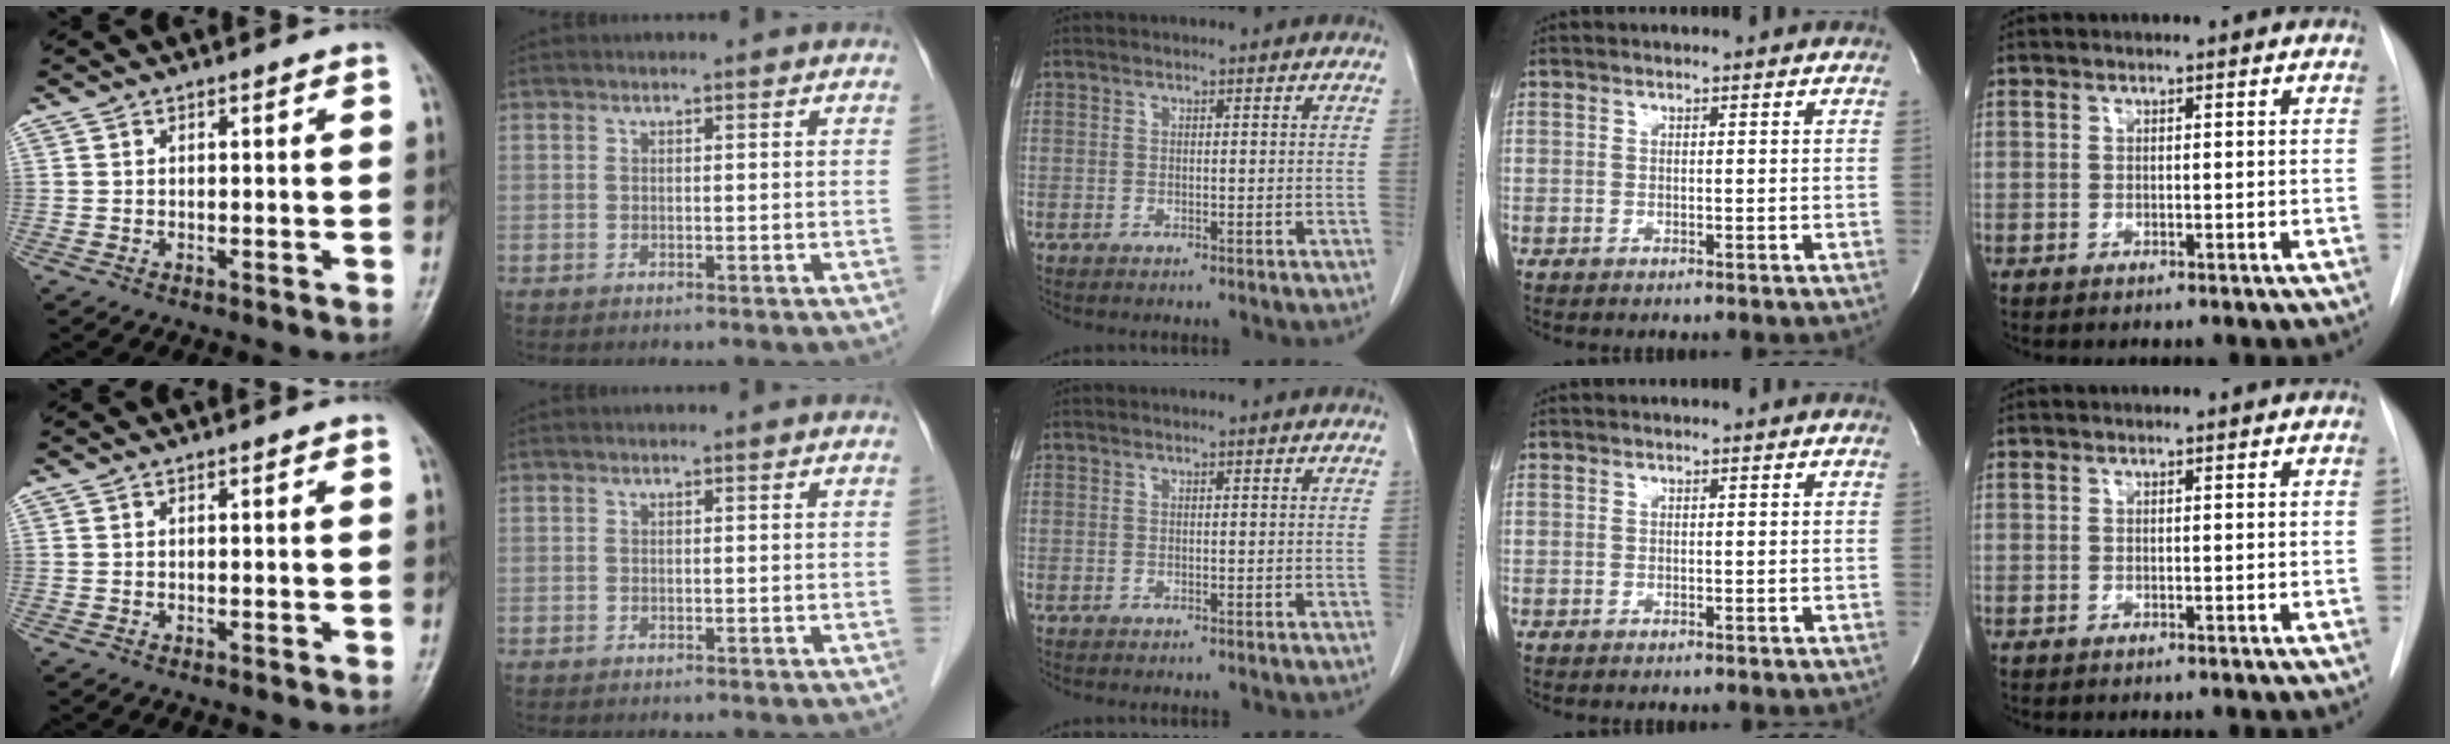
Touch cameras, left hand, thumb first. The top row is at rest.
{}